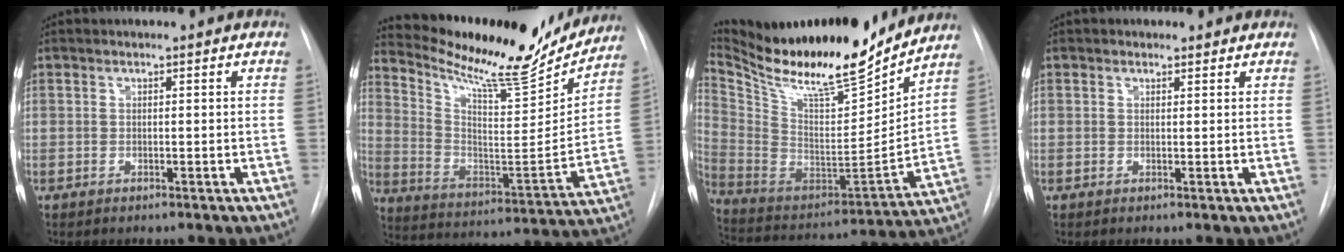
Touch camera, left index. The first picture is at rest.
{"total": 21.7, "force": [19.8, 3.3, 8.2], "torque": [-0.144, -0.049, 0.300]}
{"total": 24.2, "force": [21.7, 2.7, 10.2], "torque": [-0.202, -0.050, 0.358]}
{"total": 1.1, "force": [0.8, 0.8, 0.0], "torque": [0.005, 0.003, 0.007]}